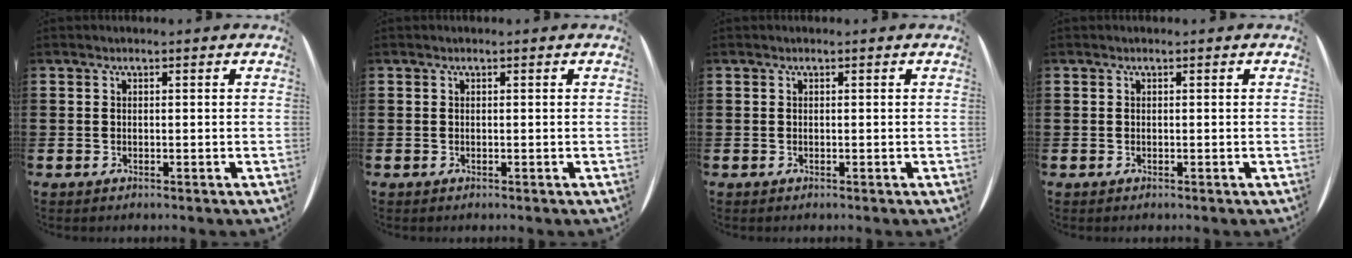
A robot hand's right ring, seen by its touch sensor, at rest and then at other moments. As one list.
[{"total": 0.0}, {"total": 0.0}, {"total": 0.0}]